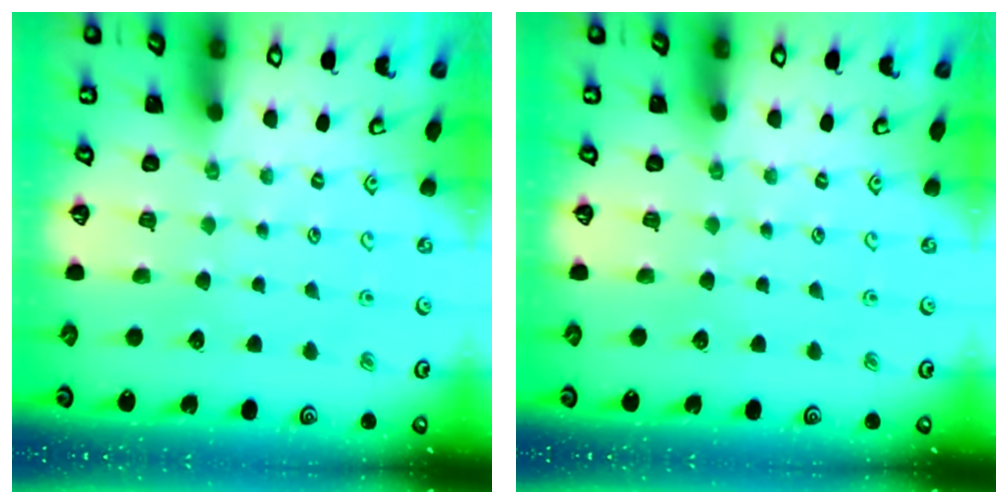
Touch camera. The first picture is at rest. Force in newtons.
{"total": 0.0}